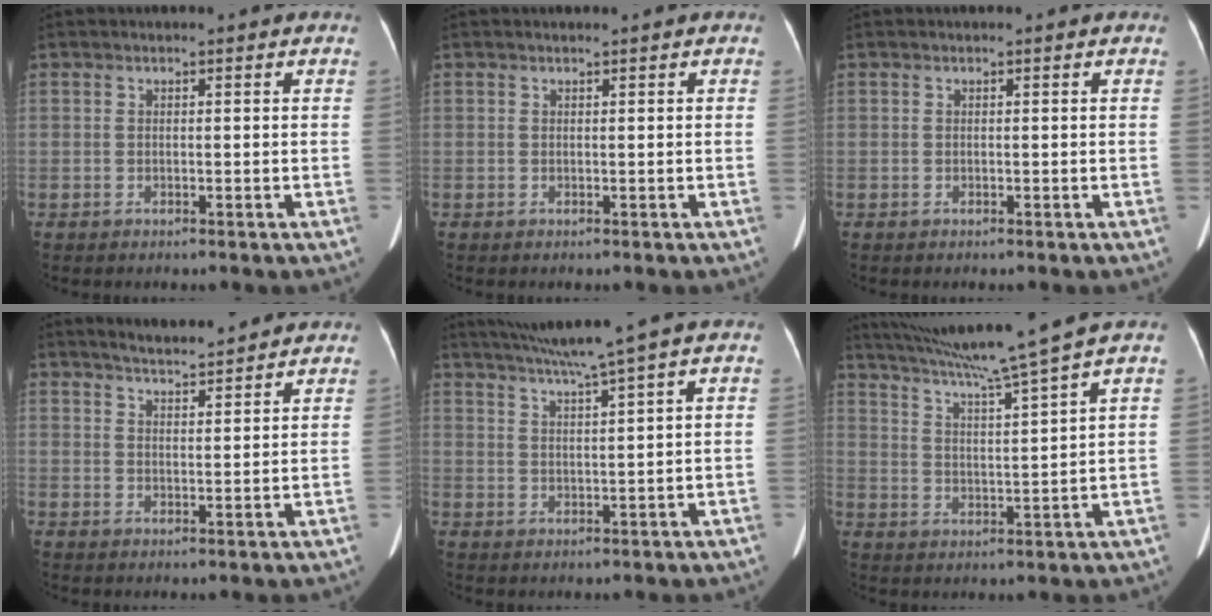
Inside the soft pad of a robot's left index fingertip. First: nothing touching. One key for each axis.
{"total": 0.0}
{"total": 0.0}
{"total": 7.0, "fx": 6.5, "fy": 1.0, "fz": 2.3, "tx": -0.041, "ty": 0.016, "tz": 0.099}
{"total": 7.7, "fx": 6.0, "fy": -2.0, "fz": 4.4, "tx": -0.074, "ty": 0.008, "tz": 0.101}
{"total": 12.4, "fx": 10.3, "fy": -3.1, "fz": 6.2, "tx": -0.108, "ty": -0.013, "tz": 0.170}